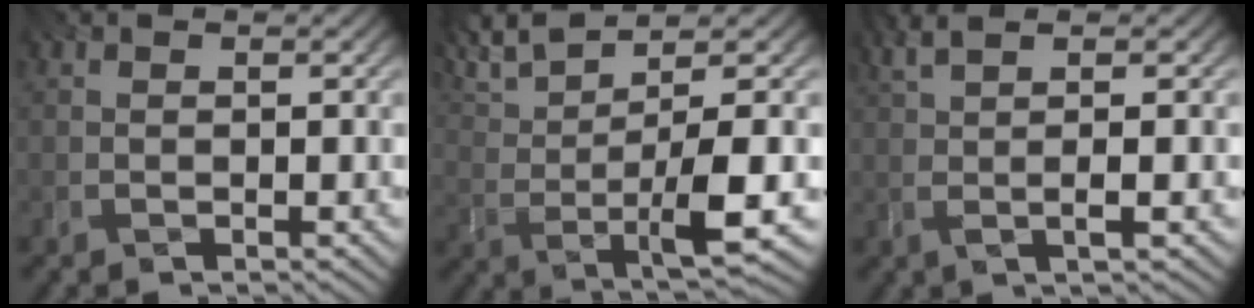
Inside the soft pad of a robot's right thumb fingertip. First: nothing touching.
{"total": 8.8, "force": [3.2, 2.1, 7.9], "torque": [-0.154, 0.010, 0.061]}
{"total": 4.1, "force": [1.0, 0.5, 3.9], "torque": [-0.068, 0.015, 0.007]}